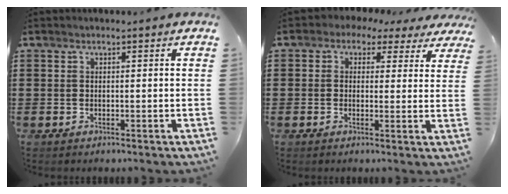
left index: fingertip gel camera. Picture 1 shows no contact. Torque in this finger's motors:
{"motor_torque": [2.14, 0.00, 0.35, -0.14]}